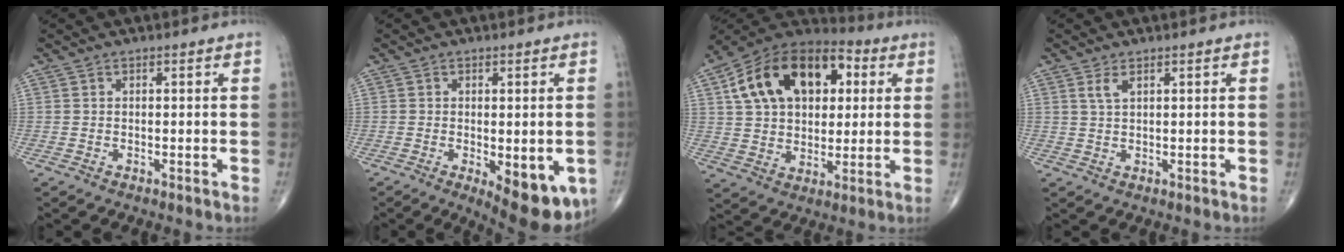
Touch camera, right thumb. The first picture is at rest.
{"total": 11.8, "force": [-4.2, 5.0, 9.9], "torque": [-0.121, -0.010, -0.048]}
{"total": 21.6, "force": [6.2, 13.9, 15.4], "torque": [-0.228, 0.016, 0.095]}
{"total": 2.0, "force": [1.1, 0.7, 1.5], "torque": [-0.035, 0.000, 0.027]}